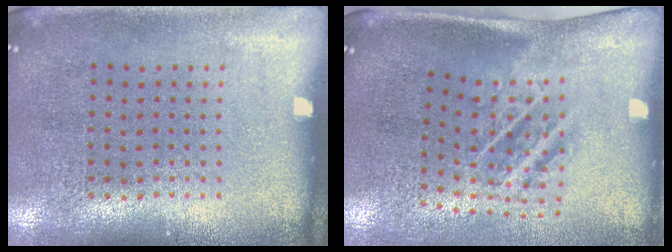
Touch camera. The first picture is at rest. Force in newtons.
{"total": 1.9, "press": 1.2, "slide": 1.5}